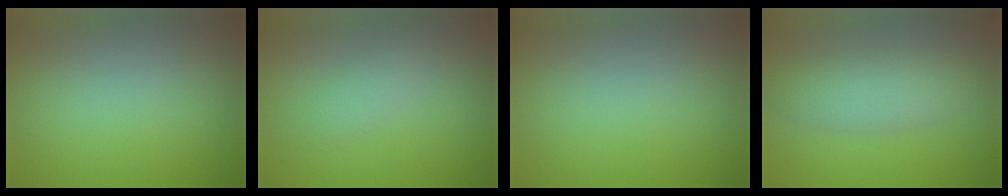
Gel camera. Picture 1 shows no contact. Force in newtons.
{"total": 1.4, "press": 1.4, "slide": 0.1}
{"total": 0.0}
{"total": 4.0, "press": 4.0, "slide": 0.1}